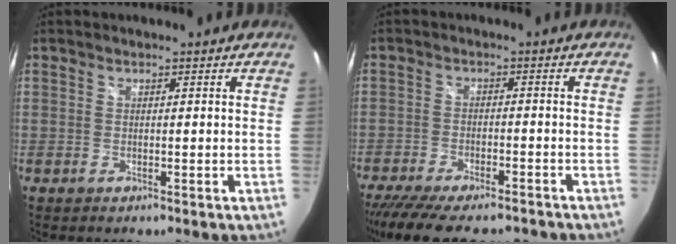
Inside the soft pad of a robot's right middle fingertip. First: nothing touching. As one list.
[{"total": 14.4, "force": [-12.1, 3.7, 7.0], "torque": [-0.149, -0.035, -0.183]}]